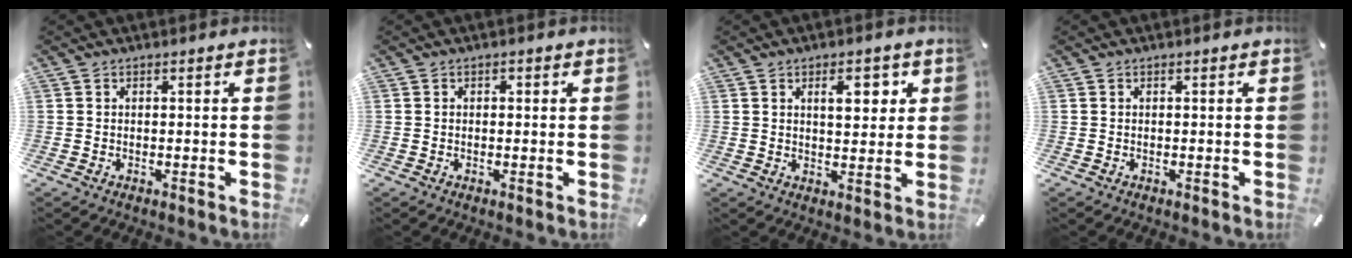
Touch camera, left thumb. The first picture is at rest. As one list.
[{"total": 0.6, "force": [0.0, 0.5, 0.4], "torque": [-0.009, 0.001, 0.000]}, {"total": 6.8, "force": [2.7, 3.4, 5.2], "torque": [-0.064, -0.009, 0.036]}, {"total": 0.0}]